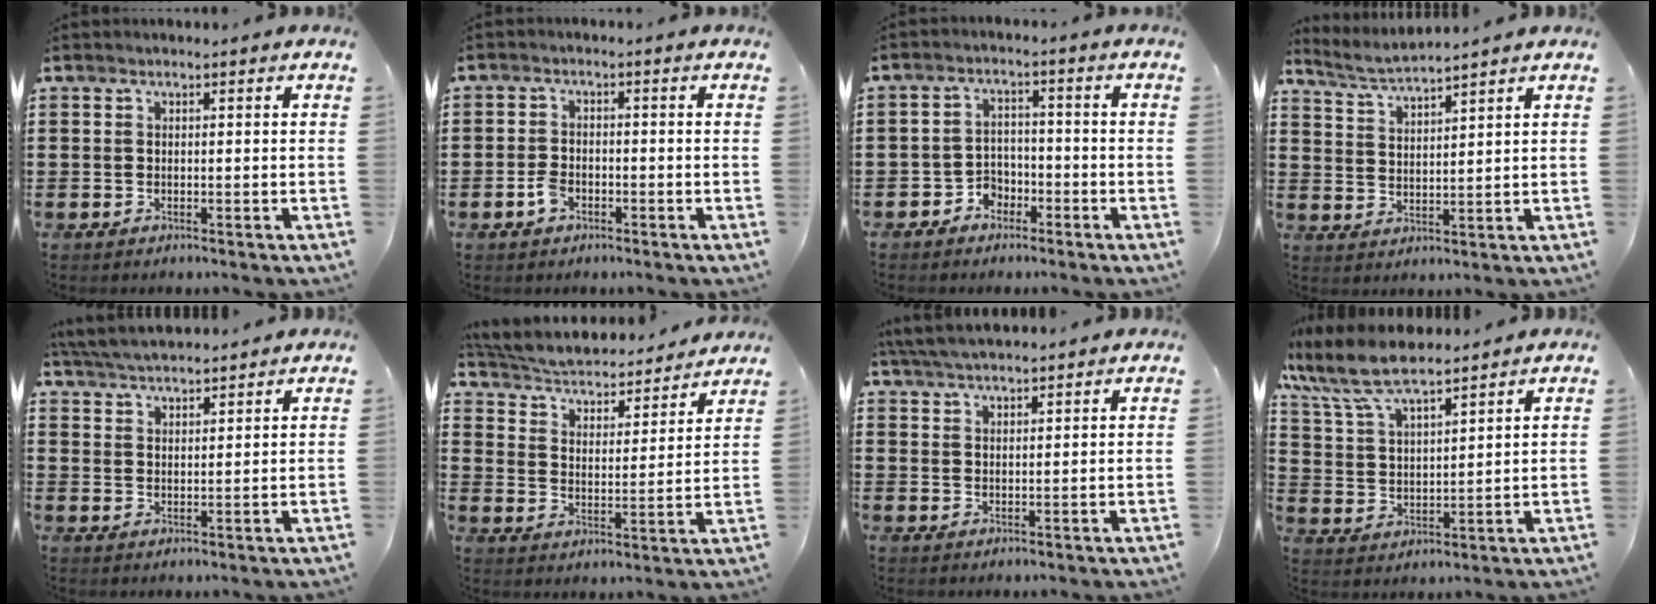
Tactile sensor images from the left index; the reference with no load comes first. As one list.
[{"total": 2.6, "force": [-1.3, 1.5, 1.7], "torque": [-0.039, -0.001, -0.026]}, {"total": 3.3, "force": [-2.6, 1.9, 0.5], "torque": [-0.019, 0.007, -0.057]}, {"total": 3.5, "force": [3.4, -0.4, 0.8], "torque": [-0.028, -0.017, 0.058]}, {"total": 4.5, "force": [4.5, 0.0, 0.7], "torque": [-0.029, -0.015, 0.082]}, {"total": 3.4, "force": [3.3, 0.6, 0.9], "torque": [-0.038, -0.032, 0.046]}, {"total": 4.4, "force": [4.2, 0.2, 1.3], "torque": [-0.038, -0.007, 0.079]}, {"total": 8.4, "force": [7.2, 2.0, 3.8], "torque": [-0.103, -0.027, 0.130]}]